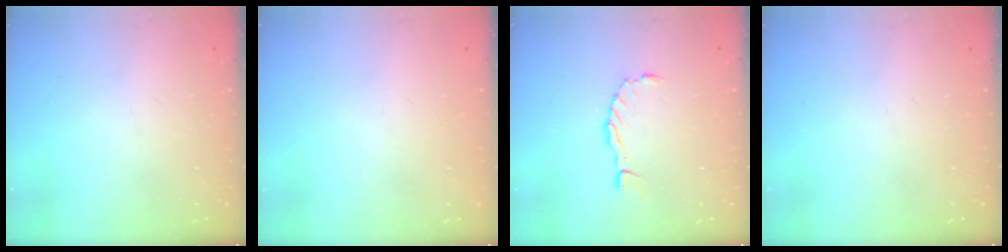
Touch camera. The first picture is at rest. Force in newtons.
{"total": 0.0}
{"total": 0.0}
{"total": 0.0}